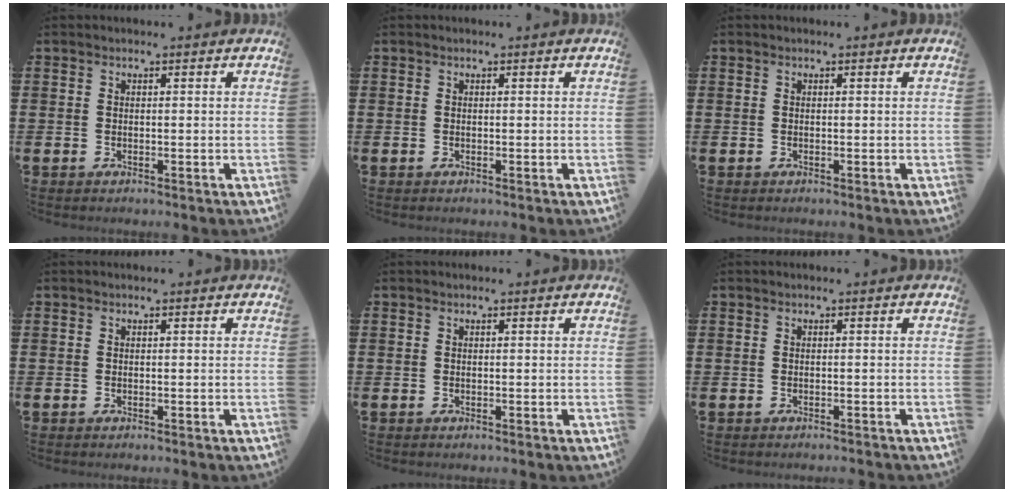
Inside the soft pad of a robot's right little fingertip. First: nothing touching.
{"total": 0.0}
{"total": 0.0}
{"total": 0.0}
{"total": 0.0}
{"total": 0.0}